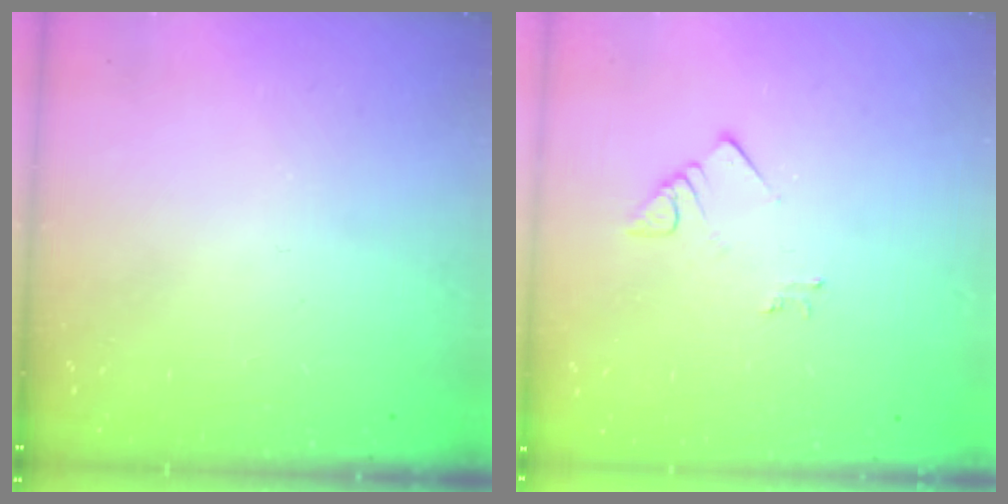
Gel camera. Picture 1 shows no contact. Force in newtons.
{"total": 2.7, "press": 2.7, "slide": 0.2}